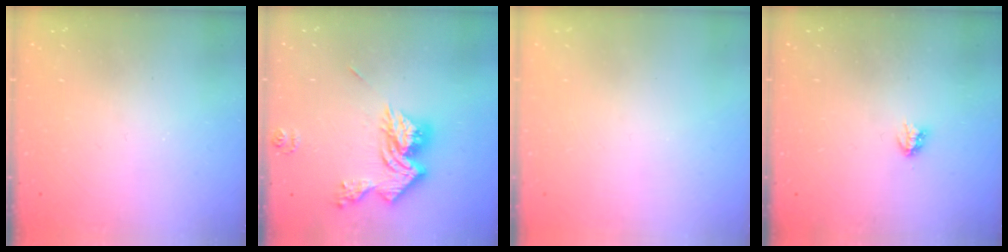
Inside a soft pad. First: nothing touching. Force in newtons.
{"total": 15.1, "press": 15.0, "slide": 1.7}
{"total": 0.0}
{"total": 2.9, "press": 2.8, "slide": 0.4}